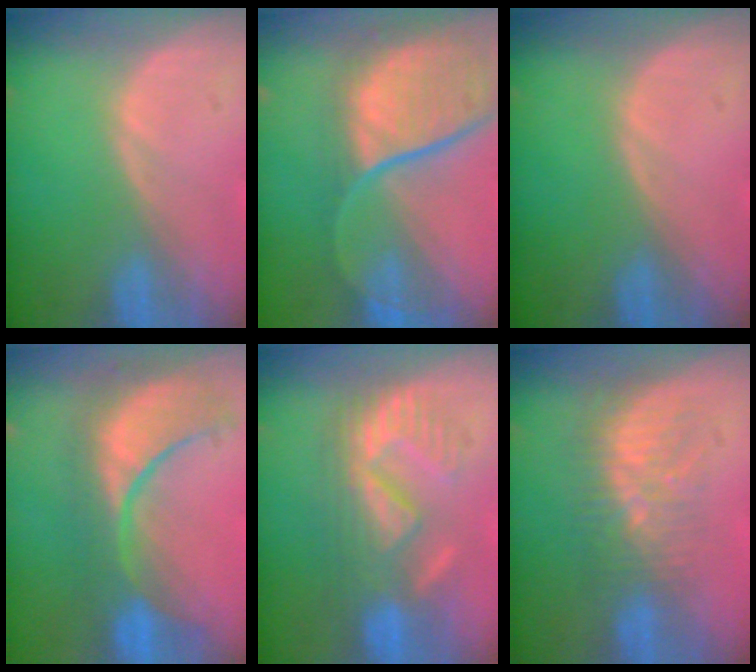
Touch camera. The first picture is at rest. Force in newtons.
{"total": 12.1, "press": 9.8, "slide": 7.1}
{"total": 0.0}
{"total": 10.7, "press": 10.1, "slide": 3.7}
{"total": 9.1, "press": 8.9, "slide": 1.9}
{"total": 8.0, "press": 7.0, "slide": 3.8}